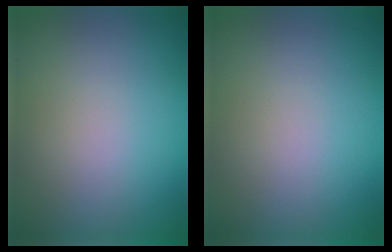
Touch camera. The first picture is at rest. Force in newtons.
{"total": 0.0}